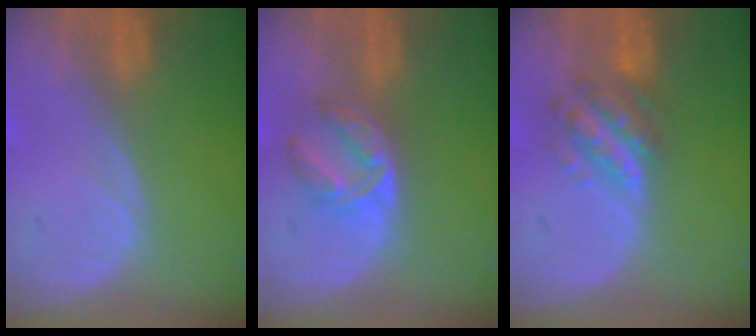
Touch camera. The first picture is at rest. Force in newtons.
{"total": 5.4, "press": 5.2, "slide": 1.4}
{"total": 5.8, "press": 5.3, "slide": 2.4}